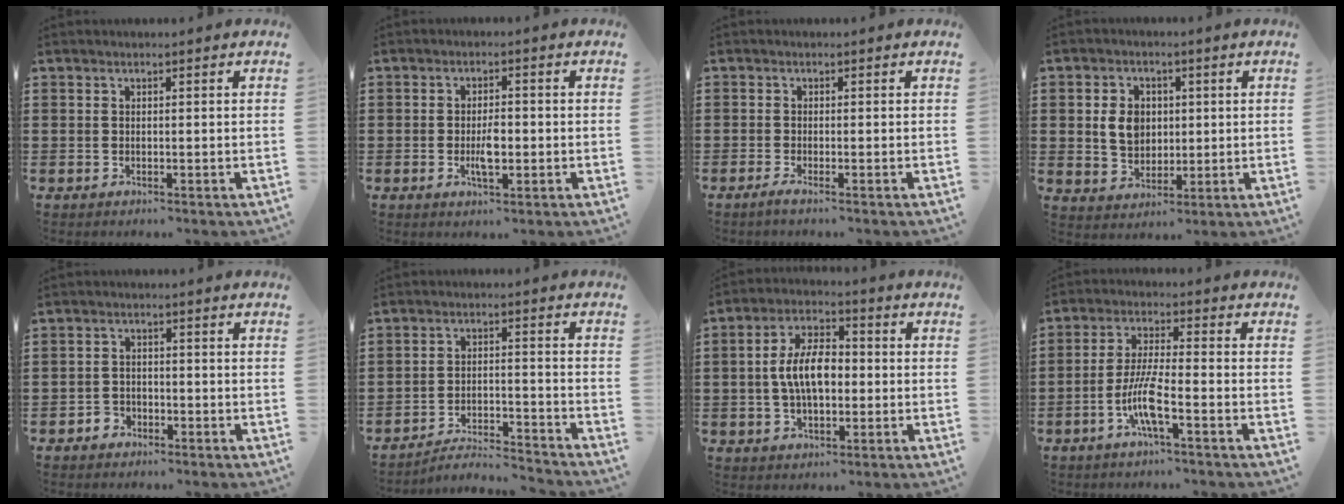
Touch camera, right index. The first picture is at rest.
{"total": 3.8, "force": [-0.8, 1.5, 3.4], "torque": [-0.069, 0.001, -0.015]}
{"total": 1.0, "force": [-0.8, -0.1, 0.5], "torque": [-0.010, -0.003, -0.015]}
{"total": 6.0, "force": [0.8, 4.8, 3.5], "torque": [-0.089, 0.012, 0.011]}
{"total": 2.0, "force": [-1.5, 1.4, 0.2], "torque": [-0.009, 0.003, -0.033]}
{"total": 4.3, "force": [-4.2, 0.1, 0.9], "torque": [-0.028, 0.000, -0.089]}
{"total": 8.3, "force": [-0.3, 4.3, 7.1], "torque": [-0.151, 0.008, -0.013]}
{"total": 7.4, "force": [-3.2, 1.0, 6.6], "torque": [-0.148, -0.011, -0.069]}